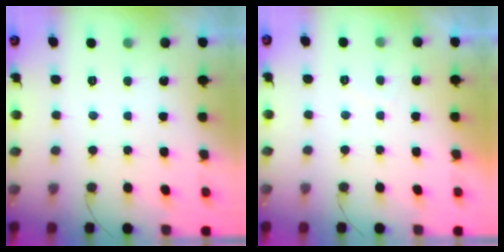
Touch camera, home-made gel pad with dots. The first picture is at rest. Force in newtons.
{"total": 1.0, "press": 0.9, "slide": 0.6}